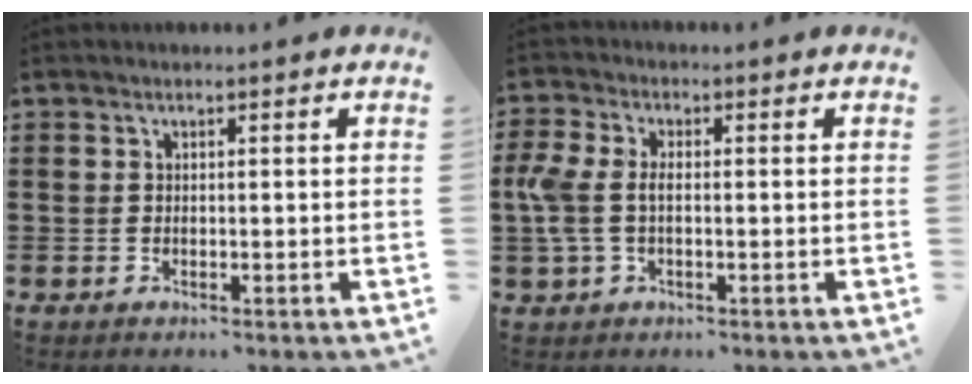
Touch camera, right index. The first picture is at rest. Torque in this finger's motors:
{"motor_torque": [1.02, 0.23, 0.33, 0.13]}